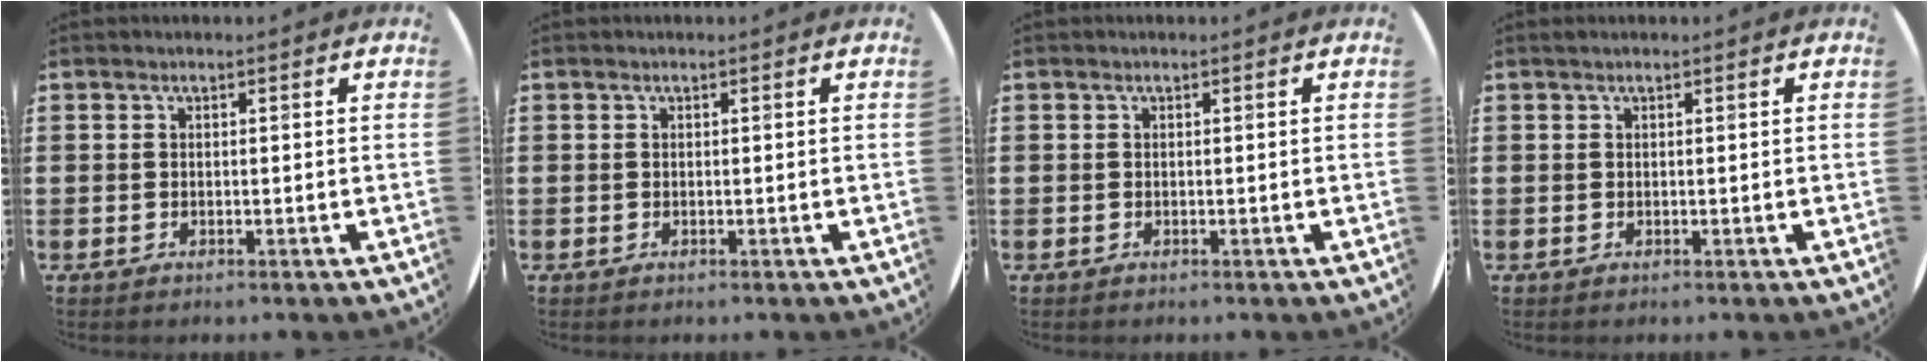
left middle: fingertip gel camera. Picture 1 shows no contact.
{"total": 0.0}
{"total": 0.0}
{"total": 0.0}